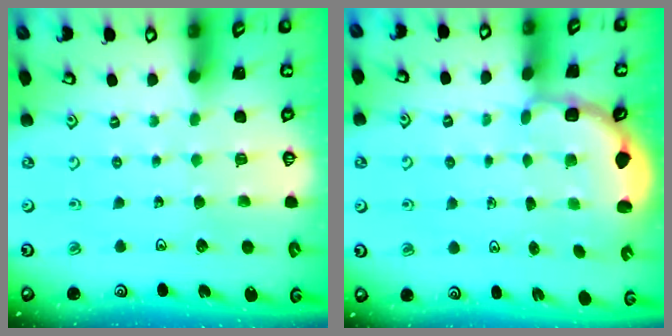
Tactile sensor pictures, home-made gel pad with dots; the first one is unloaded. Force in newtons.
{"total": 3.0, "press": 2.6, "slide": 1.5}